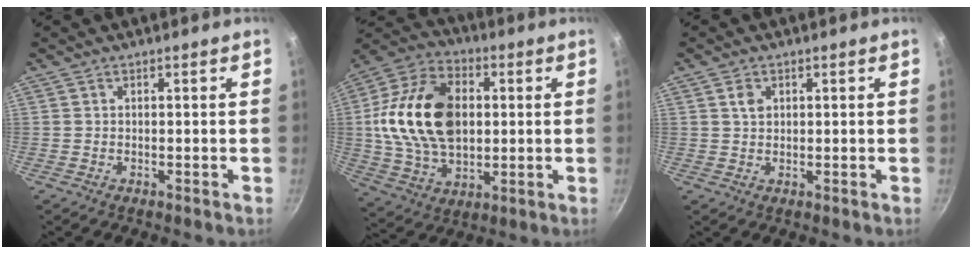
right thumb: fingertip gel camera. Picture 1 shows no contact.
{"total": 21.6, "force": [2.0, 14.4, 15.9], "torque": [-0.271, 0.009, 0.034]}
{"total": 2.4, "force": [0.9, 1.7, 1.4], "torque": [-0.017, -0.001, 0.016]}